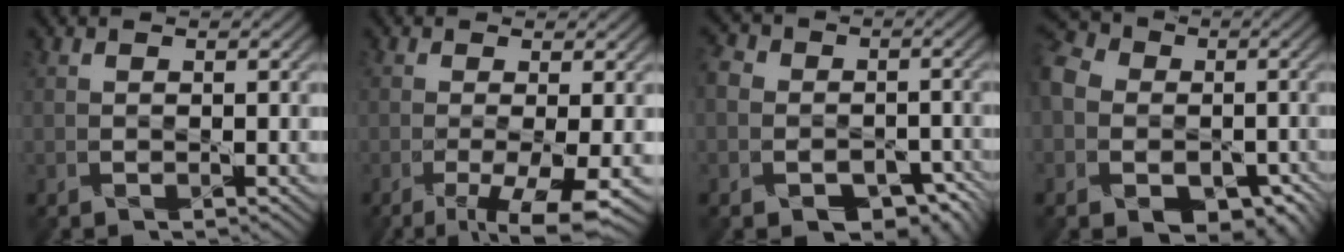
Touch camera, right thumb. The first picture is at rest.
{"total": 6.3, "force": [-2.4, 1.5, 5.6], "torque": [-0.107, -0.007, -0.036]}
{"total": 9.8, "force": [-4.4, 8.2, 3.1], "torque": [-0.080, -0.024, -0.078]}
{"total": 13.8, "force": [-4.6, 11.5, 6.0], "torque": [-0.164, -0.045, -0.086]}